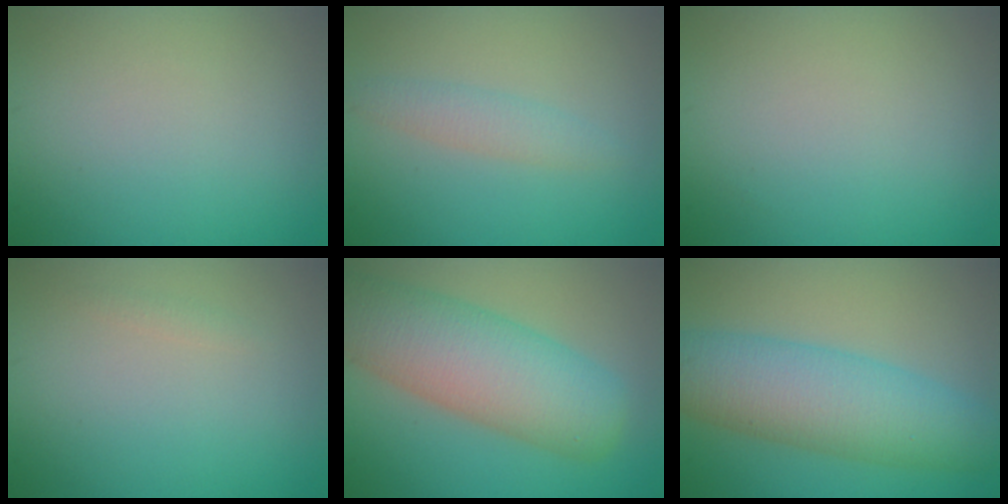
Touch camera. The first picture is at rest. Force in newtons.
{"total": 2.0, "press": 2.0, "slide": 0.0}
{"total": 0.0}
{"total": 0.6, "press": 0.6, "slide": 0.0}
{"total": 9.3, "press": 9.3, "slide": 0.5}
{"total": 8.4, "press": 8.4, "slide": 0.1}